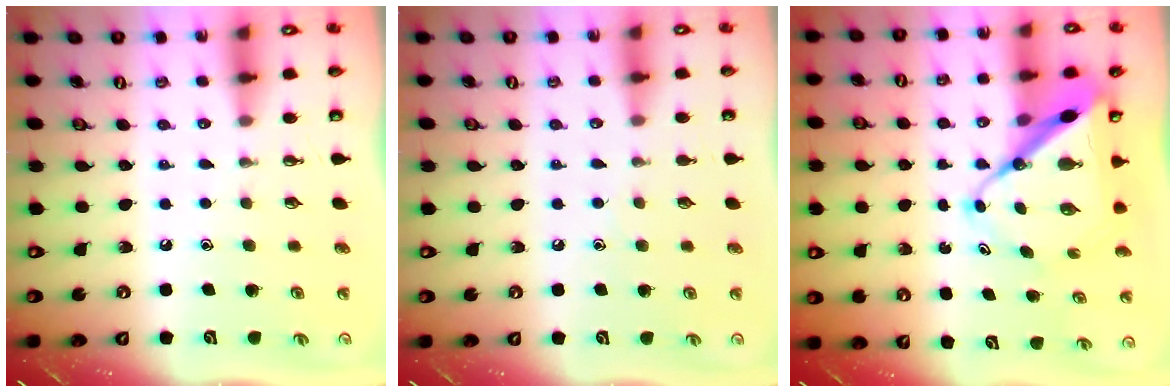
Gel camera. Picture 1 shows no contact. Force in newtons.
{"total": 2.9, "press": 2.9, "slide": 0.3}
{"total": 11.3, "press": 11.2, "slide": 0.8}